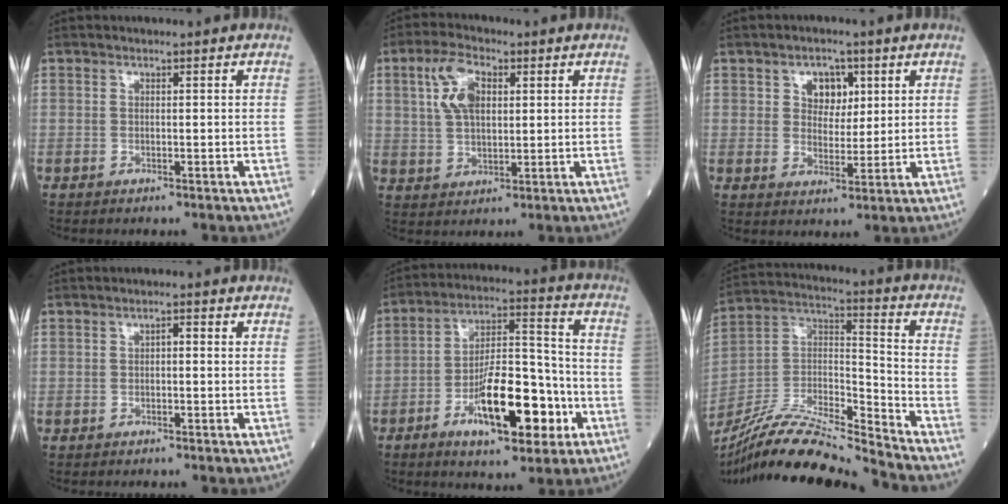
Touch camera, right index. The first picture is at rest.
{"total": 7.4, "force": [2.6, 3.5, 6.0], "torque": [-0.133, 0.015, 0.056]}
{"total": 4.9, "force": [2.0, 3.4, 2.9], "torque": [-0.040, 0.008, 0.034]}
{"total": 1.0, "force": [-0.1, 0.4, 1.0], "torque": [-0.013, 0.004, -0.003]}
{"total": 15.2, "force": [-6.1, 4.8, 13.0], "torque": [-0.226, 0.011, -0.095]}
{"total": 18.6, "force": [-17.2, 0.1, 7.1], "torque": [-0.141, 0.019, -0.319]}